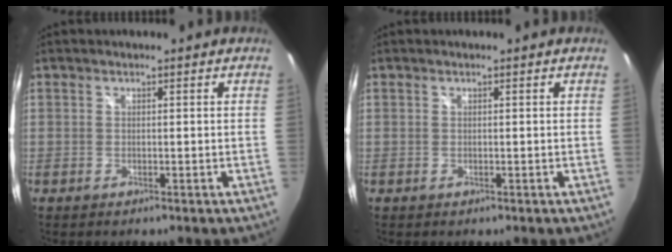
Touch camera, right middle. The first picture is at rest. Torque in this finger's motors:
{"motor_torque": [0.05, -0.14, 0.00, 0.00]}